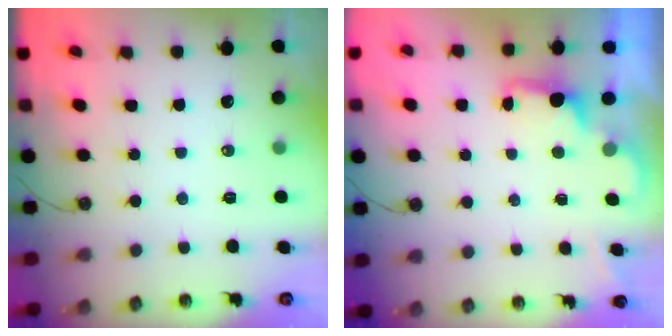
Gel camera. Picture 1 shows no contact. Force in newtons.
{"total": 2.3, "press": 2.2, "slide": 0.7}